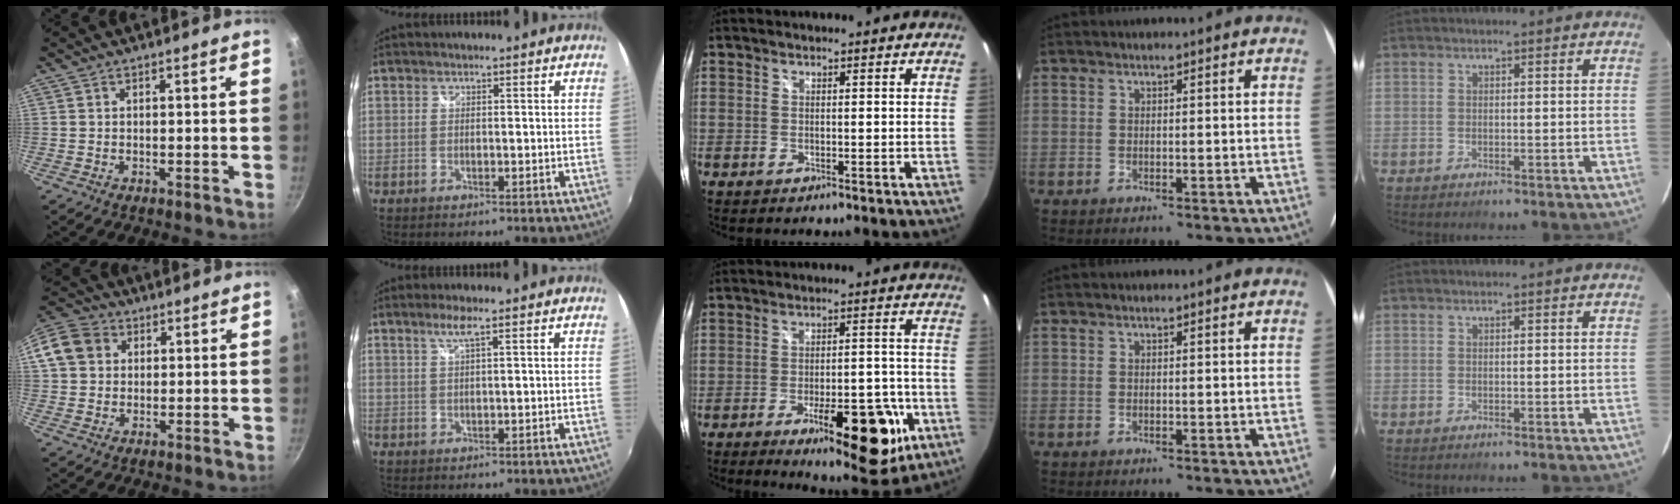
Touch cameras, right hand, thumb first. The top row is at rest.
{"thumb": {"total": 10.6, "force": [2.4, 9.0, 5.0], "torque": [-0.084, 0.022, 0.030]}, "index": {"total": 2.4, "force": [1.3, -0.4, 2.0], "torque": [-0.040, 0.001, 0.026]}, "middle": {"total": 15.3, "force": [-7.2, 5.6, 12.3], "torque": [-0.177, -0.010, -0.084]}}